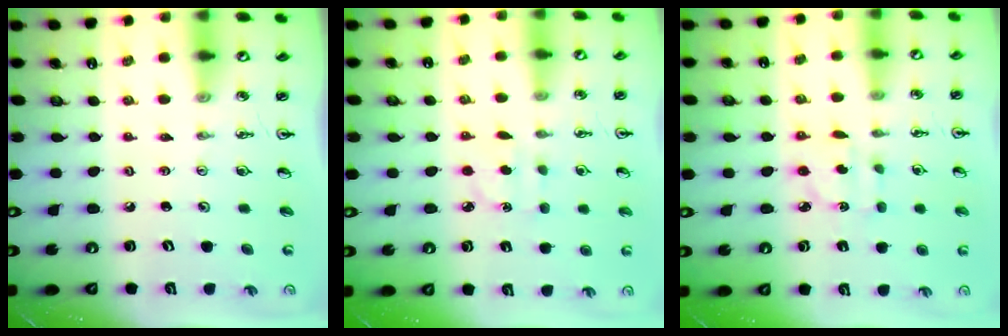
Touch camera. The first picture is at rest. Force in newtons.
{"total": 3.3, "press": 3.2, "slide": 0.6}
{"total": 2.9, "press": 2.9, "slide": 0.1}